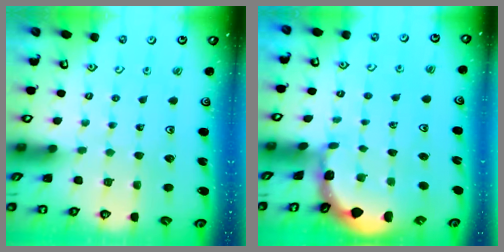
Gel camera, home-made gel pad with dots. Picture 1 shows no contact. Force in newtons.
{"total": 1.0, "press": 1.0, "slide": 0.2}